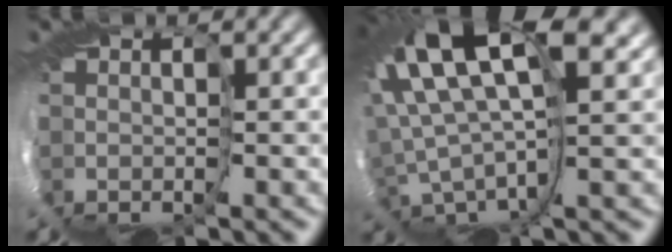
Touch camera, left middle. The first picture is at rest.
{"total": 10.2, "force": [5.3, 2.3, 8.4], "torque": [-0.225, 0.011, 0.105]}